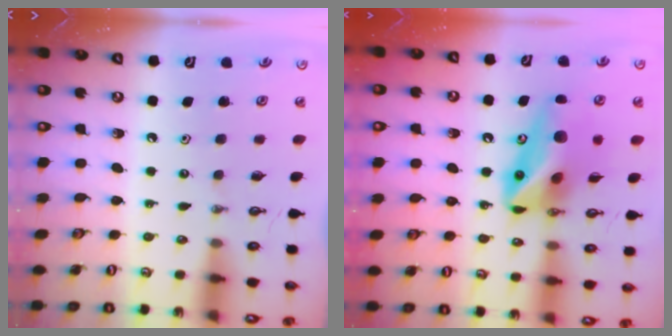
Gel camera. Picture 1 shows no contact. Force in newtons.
{"total": 12.2, "press": 12.0, "slide": 2.1}